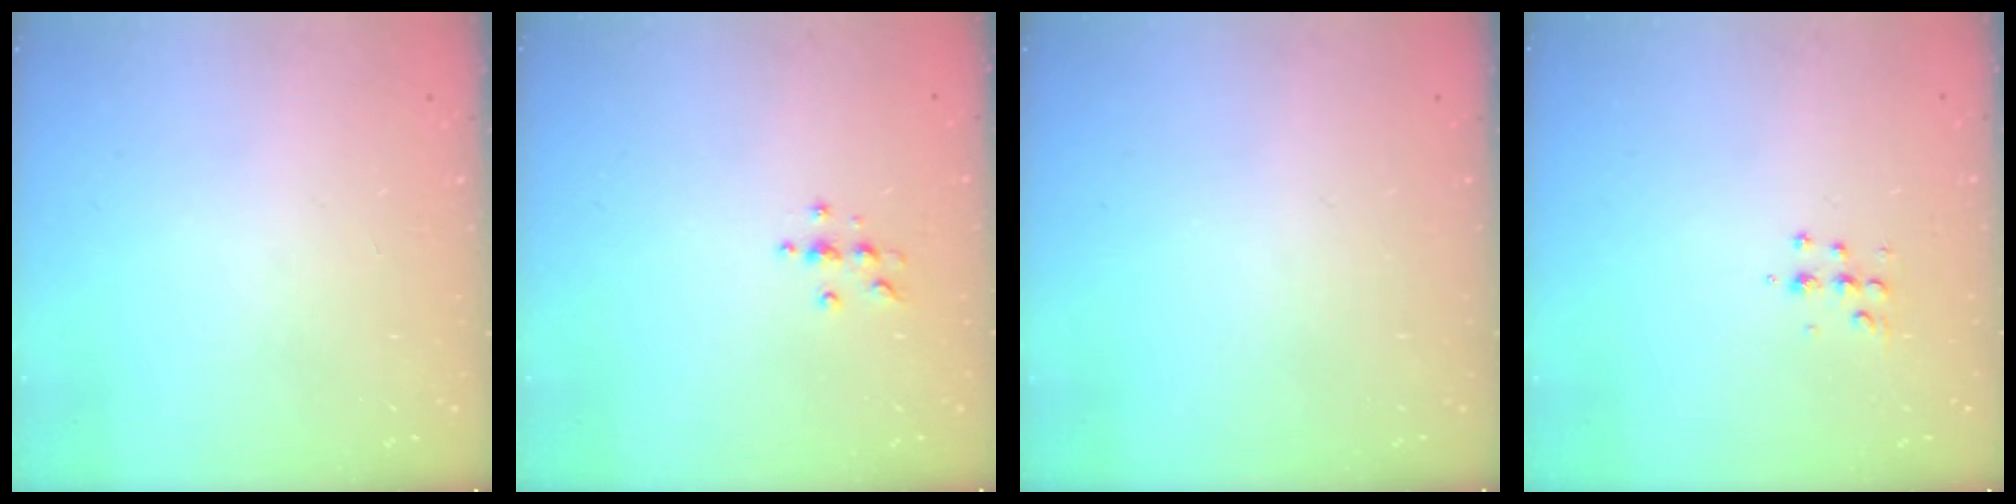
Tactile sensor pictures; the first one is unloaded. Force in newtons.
{"total": 4.0, "press": 4.0, "slide": 0.5}
{"total": 0.0}
{"total": 5.4, "press": 5.3, "slide": 0.7}